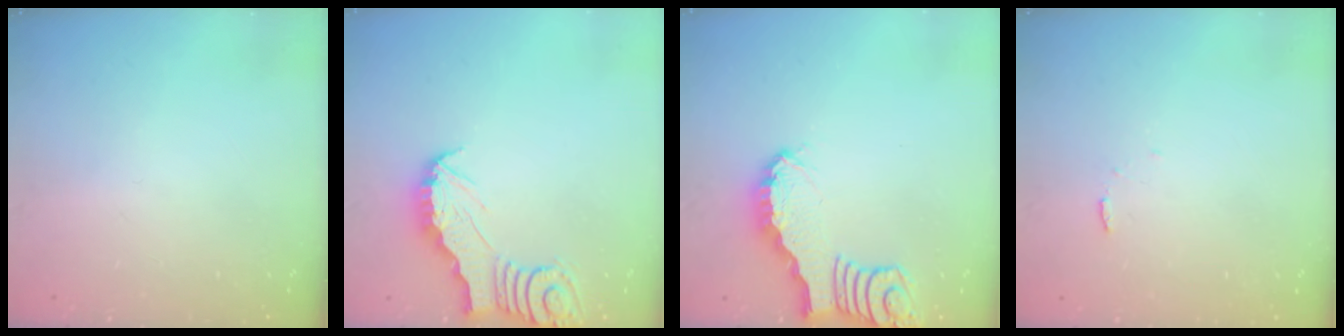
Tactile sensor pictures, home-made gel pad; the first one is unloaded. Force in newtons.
{"total": 2.9, "press": 2.9, "slide": 0.2}
{"total": 2.1, "press": 2.1, "slide": 0.2}
{"total": 3.1, "press": 3.1, "slide": 0.3}